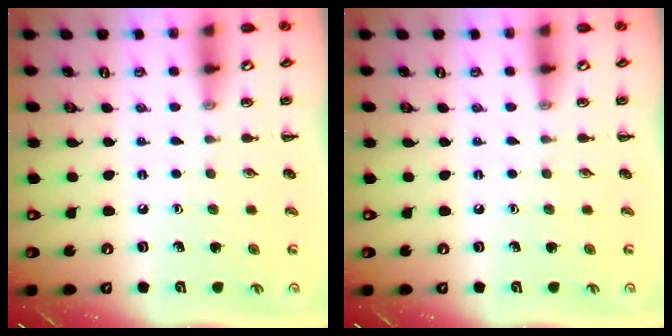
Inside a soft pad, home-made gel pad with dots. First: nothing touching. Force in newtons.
{"total": 0.0}